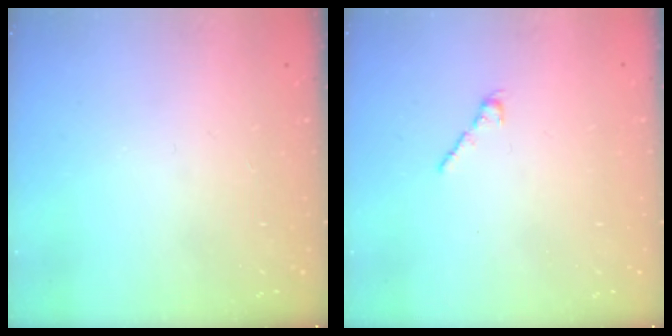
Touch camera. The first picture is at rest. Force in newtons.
{"total": 2.5, "press": 2.4, "slide": 0.7}